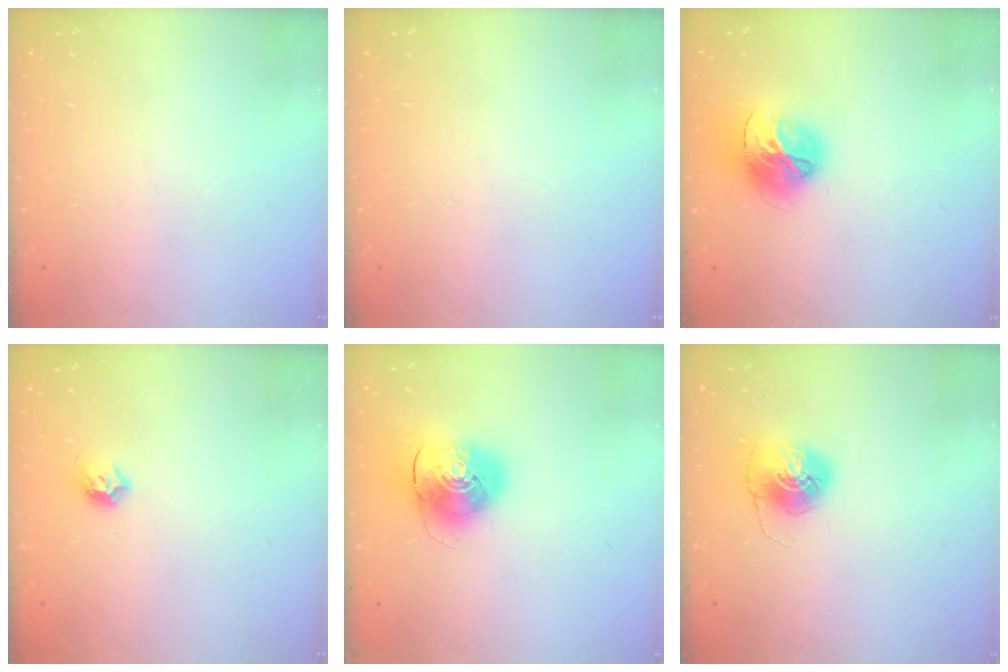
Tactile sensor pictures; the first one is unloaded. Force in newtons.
{"total": 0.0}
{"total": 16.0, "press": 15.9, "slide": 1.7}
{"total": 4.3, "press": 4.2, "slide": 1.2}
{"total": 10.1, "press": 10.0, "slide": 1.6}
{"total": 7.9, "press": 7.9, "slide": 0.3}